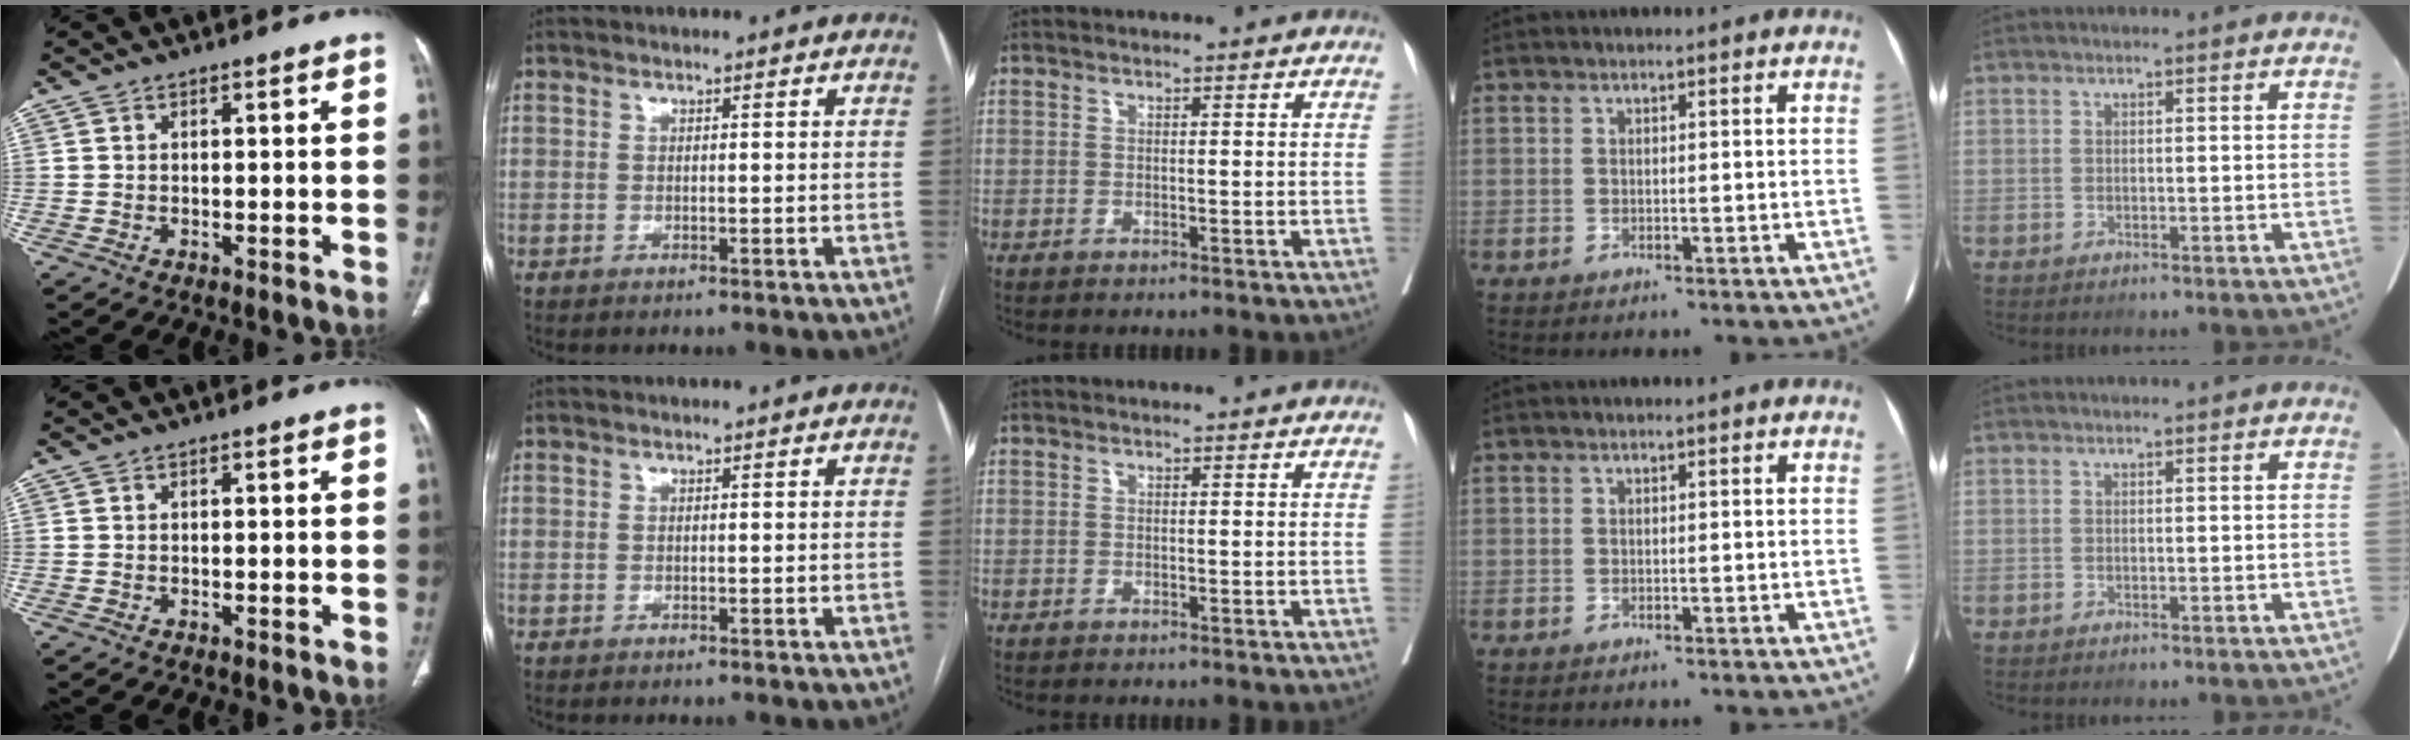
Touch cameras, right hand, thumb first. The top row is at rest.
{}